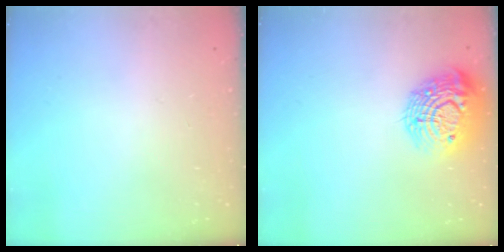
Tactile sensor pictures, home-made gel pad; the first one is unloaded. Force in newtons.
{"total": 17.2, "press": 17.2, "slide": 0.9}